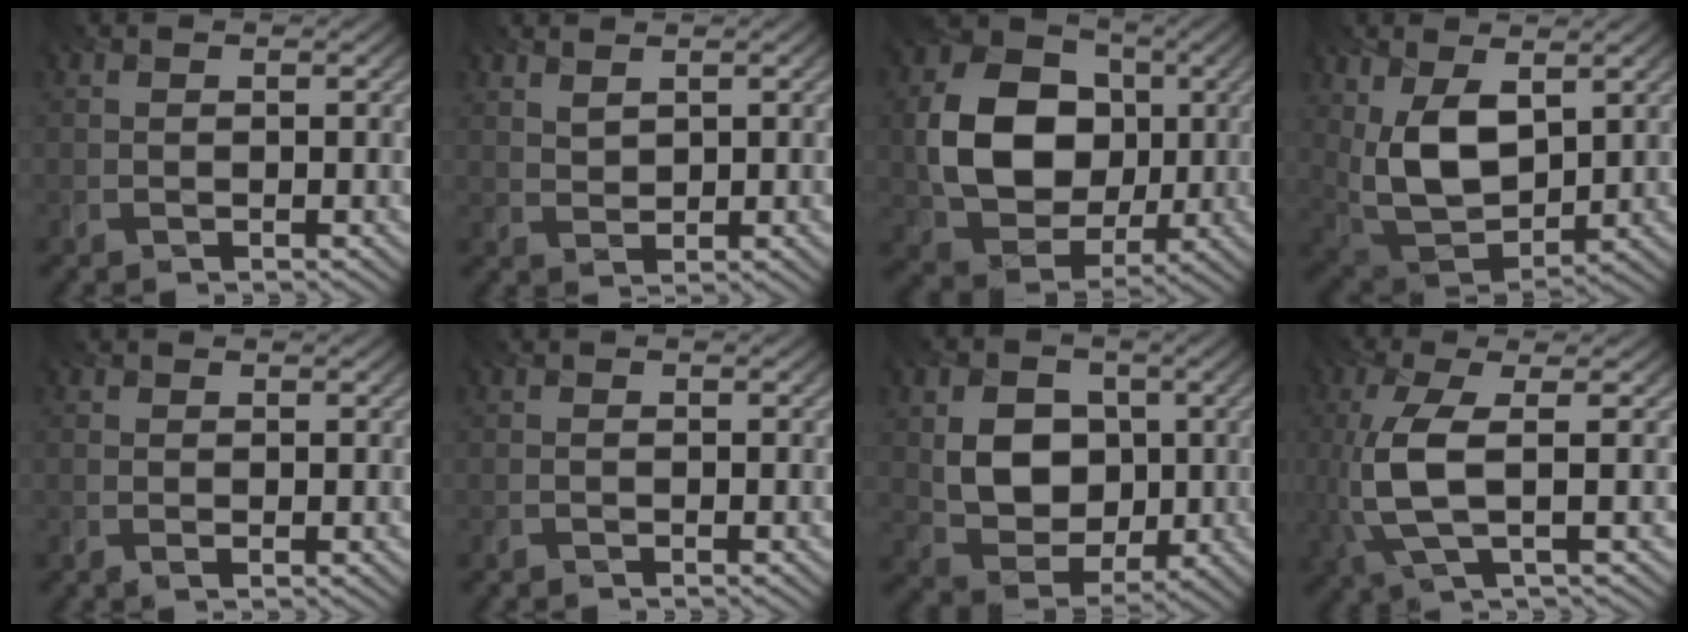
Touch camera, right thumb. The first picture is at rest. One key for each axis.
{"total": 1.9, "fx": 1.5, "fy": 0.7, "fz": 0.8, "tx": -0.022, "ty": 0.000, "tz": 0.036}
{"total": 12.0, "fx": 0.7, "fy": 9.6, "fz": 7.2, "tx": -0.160, "ty": 0.000, "tz": 0.014}
{"total": 10.5, "fx": 3.1, "fy": 6.2, "fz": 8.0, "tx": -0.202, "ty": -0.009, "tz": 0.063}
{"total": 0.8, "fx": 0.1, "fy": 0.5, "fz": 0.5, "tx": -0.011, "ty": -0.003, "tz": 0.003}
{"total": 0.0}
{"total": 8.1, "fx": 0.9, "fy": 6.5, "fz": 4.8, "tx": -0.109, "ty": -0.006, "tz": 0.010}
{"total": 7.2, "fx": 0.1, "fy": 2.3, "fz": 6.8, "tx": -0.165, "ty": 0.004, "tz": 0.002}